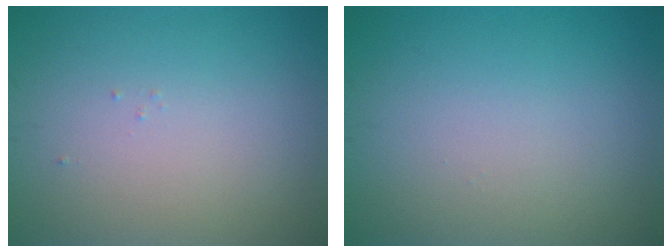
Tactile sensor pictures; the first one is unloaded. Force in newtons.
{"total": 0.0}